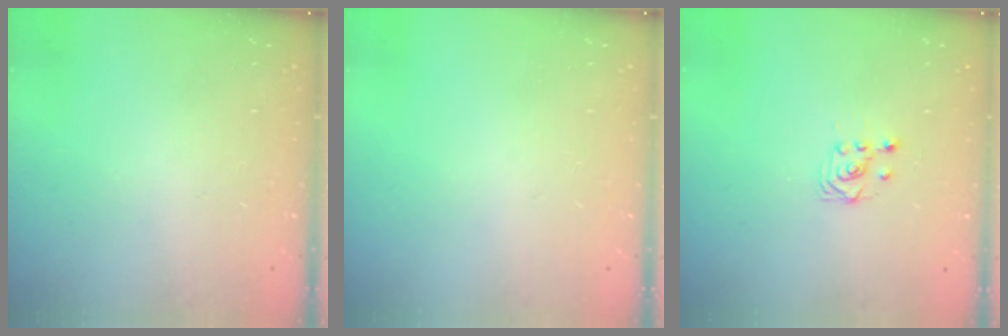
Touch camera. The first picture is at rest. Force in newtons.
{"total": 0.0}
{"total": 2.7, "press": 2.4, "slide": 1.3}